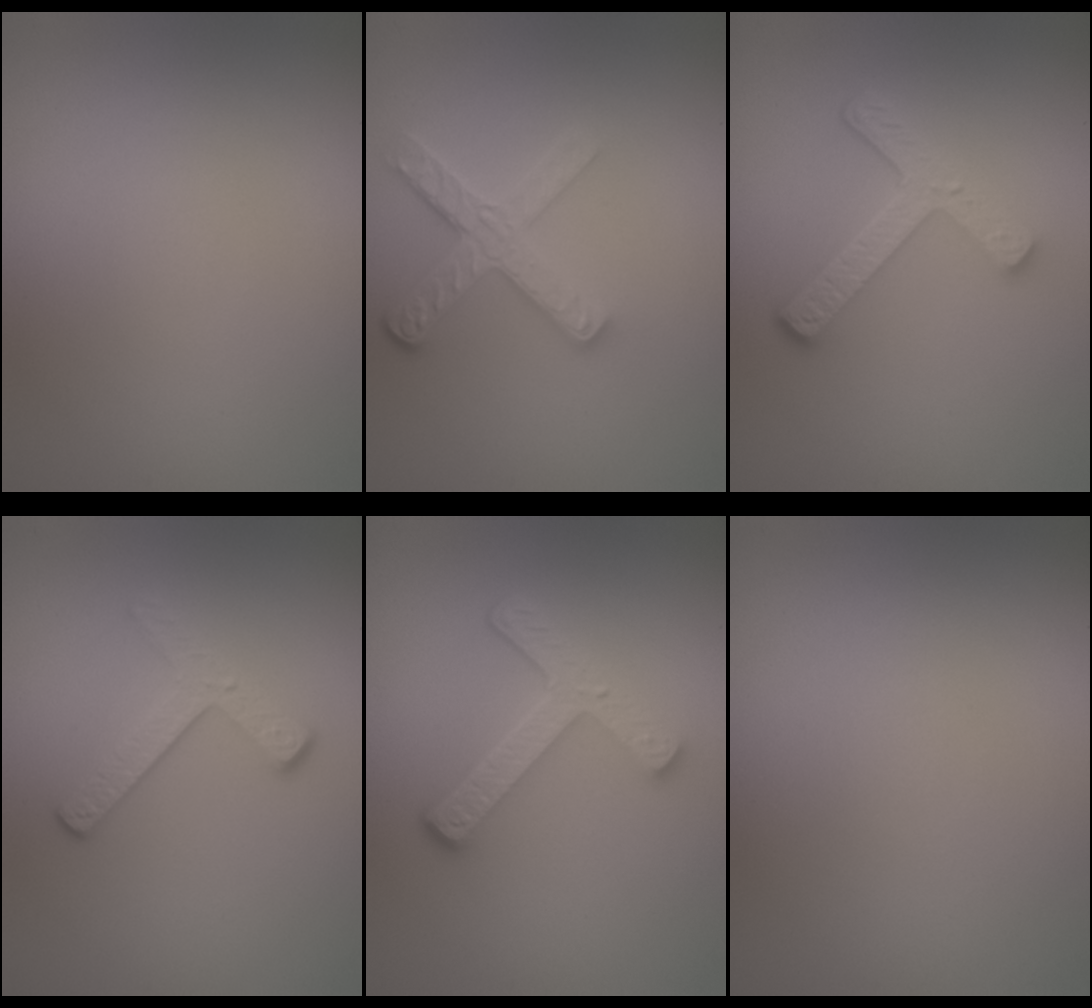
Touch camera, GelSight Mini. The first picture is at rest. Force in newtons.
{"total": 4.8, "press": 3.6, "slide": 3.2}
{"total": 4.4, "press": 3.3, "slide": 2.9}
{"total": 3.0, "press": 2.2, "slide": 2.1}
{"total": 4.5, "press": 3.4, "slide": 3.0}
{"total": 0.0}